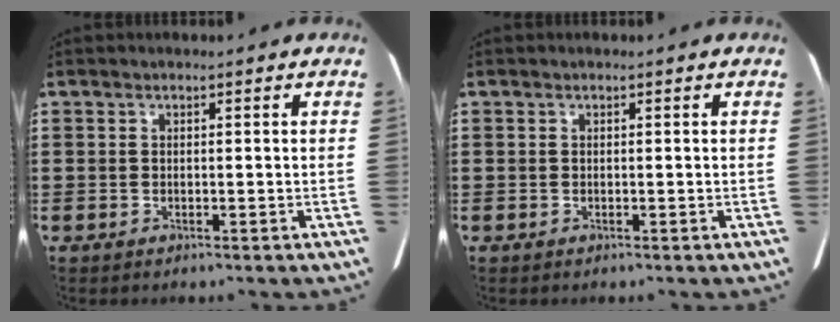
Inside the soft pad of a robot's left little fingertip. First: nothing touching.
{"total": 0.0}